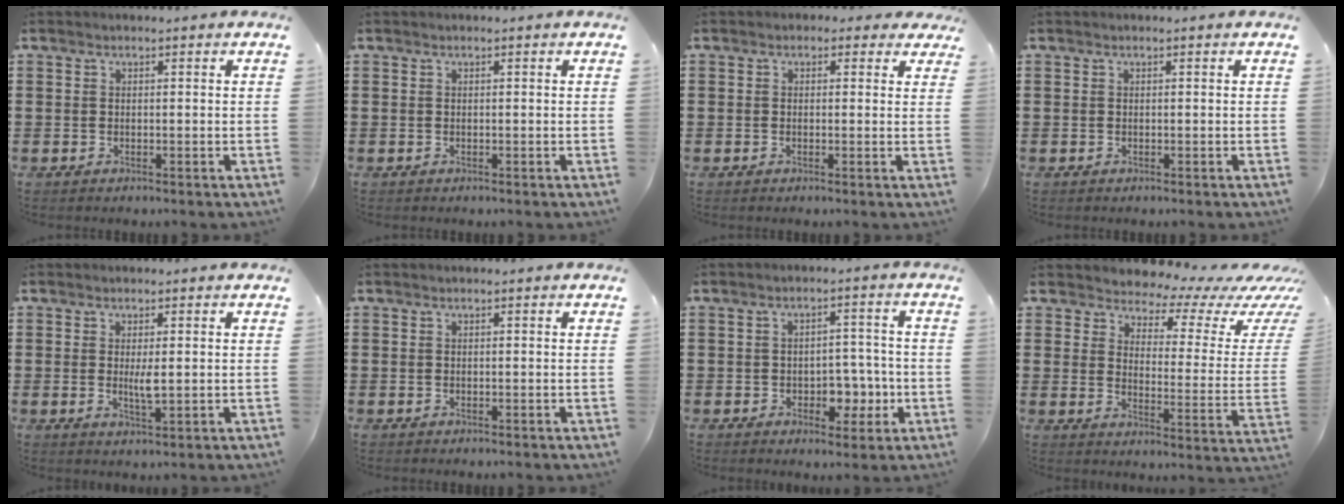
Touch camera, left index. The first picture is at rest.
{"total": 0.0}
{"total": 1.4, "force": [0.4, 1.3, 0.5], "torque": [-0.006, 0.005, 0.004]}
{"total": 0.0}
{"total": 2.9, "force": [0.2, 0.6, 2.9], "torque": [-0.055, -0.003, 0.003]}
{"total": 0.0}
{"total": 5.0, "force": [-1.5, 3.6, 3.0], "torque": [-0.045, 0.006, -0.032]}
{"total": 5.0, "force": [4.6, 1.5, 1.2], "torque": [-0.036, -0.041, 0.074]}